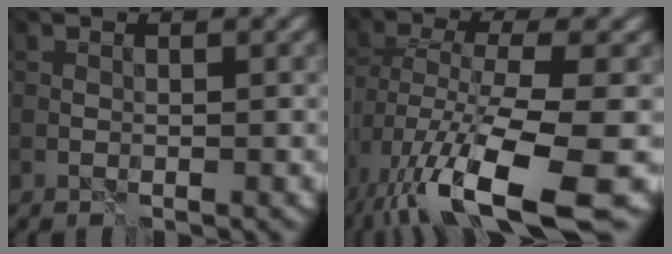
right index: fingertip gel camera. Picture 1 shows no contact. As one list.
[{"total": 11.9, "force": [-5.8, 2.9, 9.9], "torque": [-0.199, -0.022, -0.083]}]